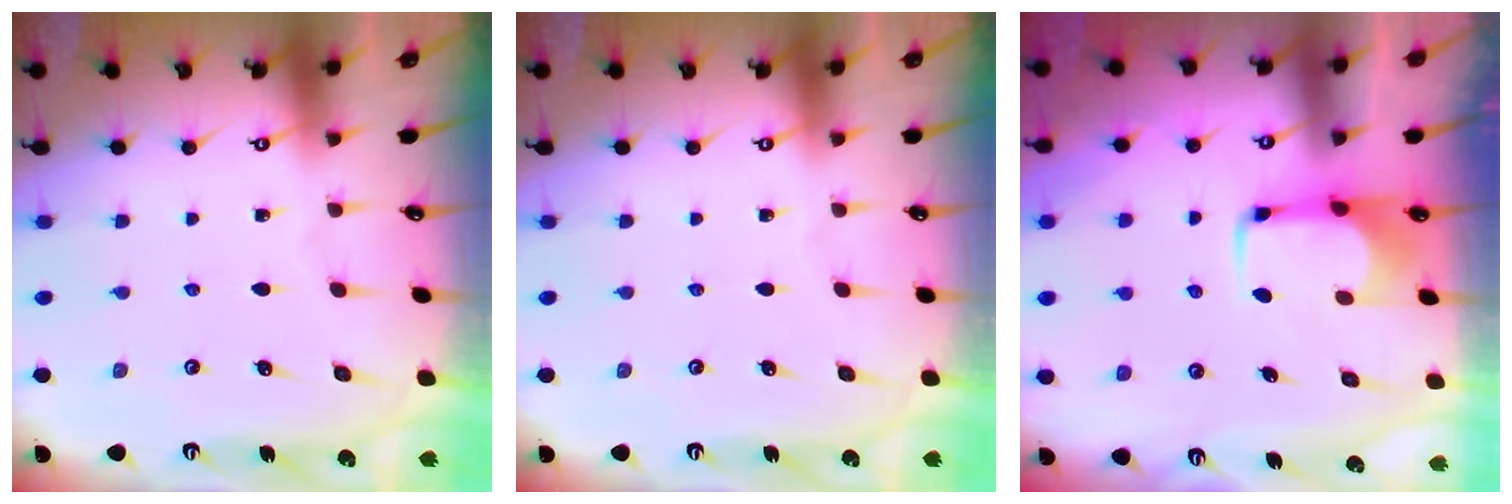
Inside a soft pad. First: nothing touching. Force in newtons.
{"total": 0.0}
{"total": 2.0, "press": 2.0, "slide": 0.4}